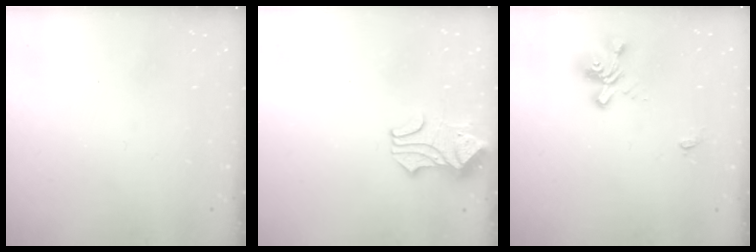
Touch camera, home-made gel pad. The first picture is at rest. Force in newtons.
{"total": 1.6, "press": 1.2, "slide": 1.0}
{"total": 1.8, "press": 1.4, "slide": 1.2}